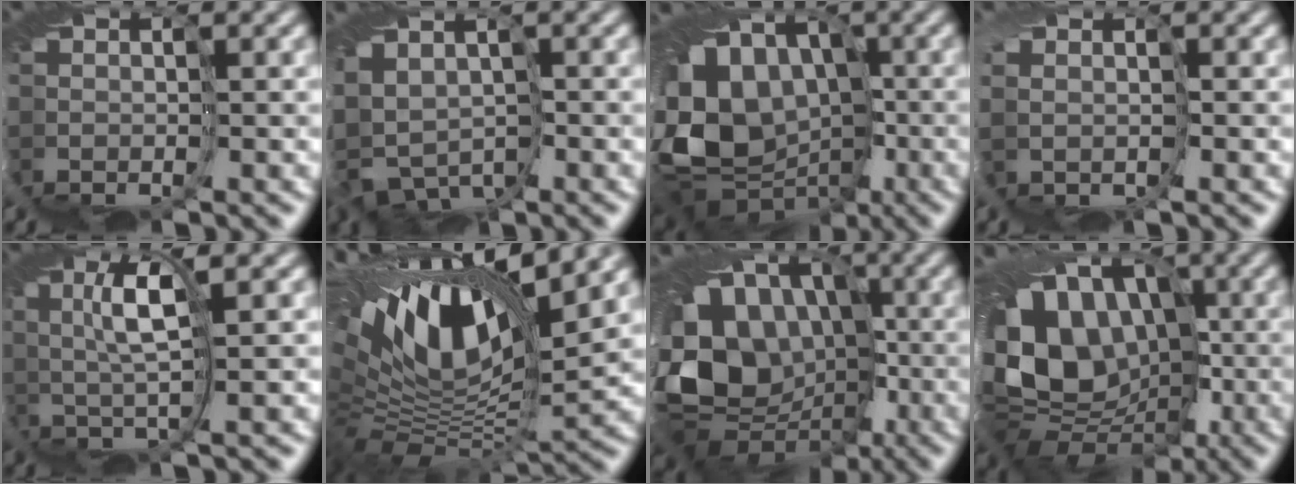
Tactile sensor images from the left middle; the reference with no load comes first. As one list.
[{"total": 3.6, "force": [-1.8, 2.9, 1.2], "torque": [-0.031, -0.015, -0.039]}, {"total": 10.8, "force": [0.1, 9.4, 5.3], "torque": [-0.118, -0.010, 0.006]}, {"total": 1.4, "force": [0.3, 1.4, 0.2], "torque": [-0.010, -0.003, 0.010]}, {"total": 2.6, "force": [1.0, -0.3, 2.4], "torque": [-0.060, 0.014, 0.001]}, {"total": 12.5, "force": [6.5, 4.9, 9.4], "torque": [-0.204, 0.024, 0.107]}, {"total": 11.2, "force": [-0.5, 9.8, 5.4], "torque": [-0.111, -0.010, -0.010]}, {"total": 10.4, "force": [0.2, 8.7, 5.6], "torque": [-0.115, -0.001, -0.005]}]